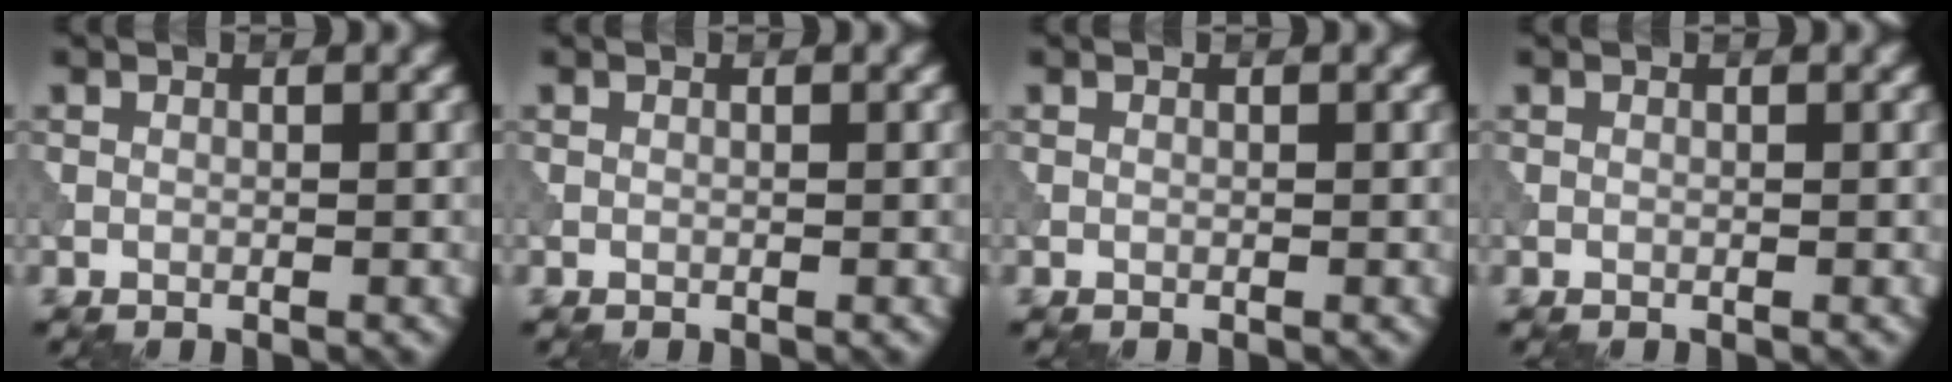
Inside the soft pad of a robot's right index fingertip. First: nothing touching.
{"total": 0.0}
{"total": 0.0}
{"total": 0.0}